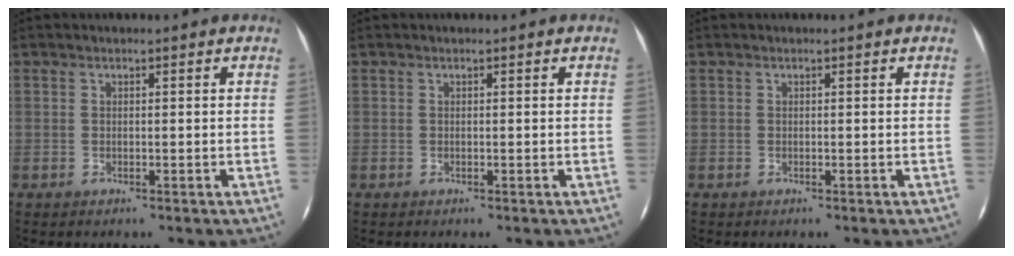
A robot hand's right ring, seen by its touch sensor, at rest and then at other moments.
{"total": 0.0}
{"total": 0.0}